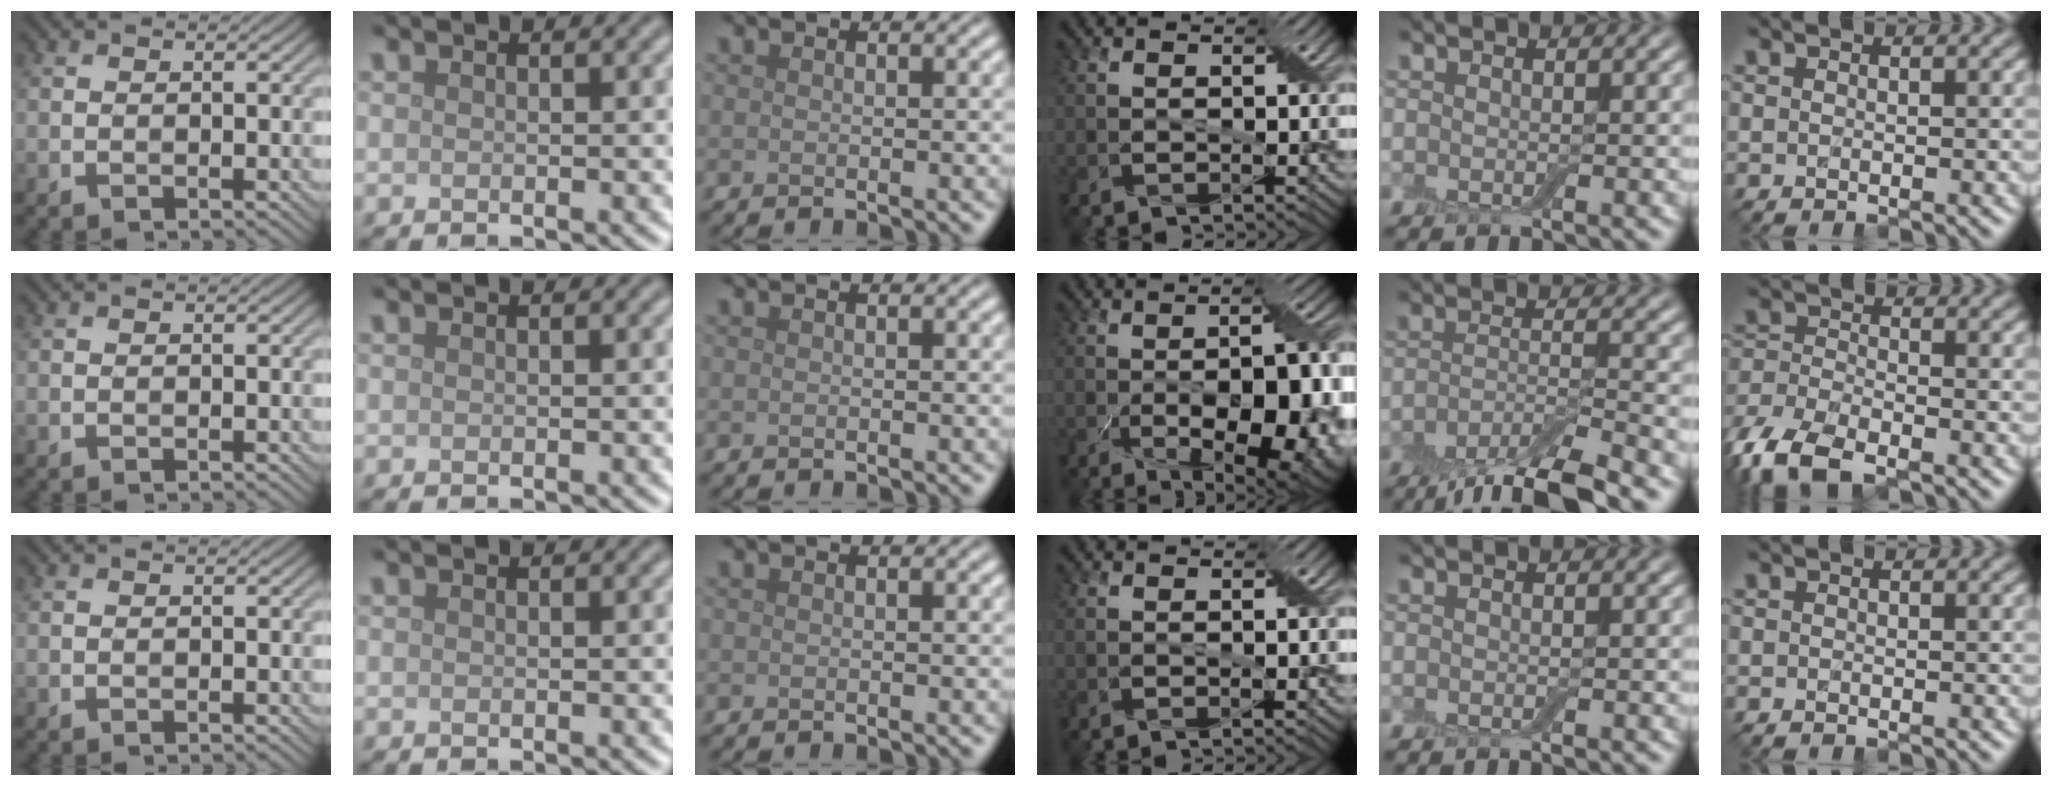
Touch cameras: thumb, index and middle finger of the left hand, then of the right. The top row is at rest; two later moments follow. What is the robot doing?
{"motion": "insert", "object": "drawer"}